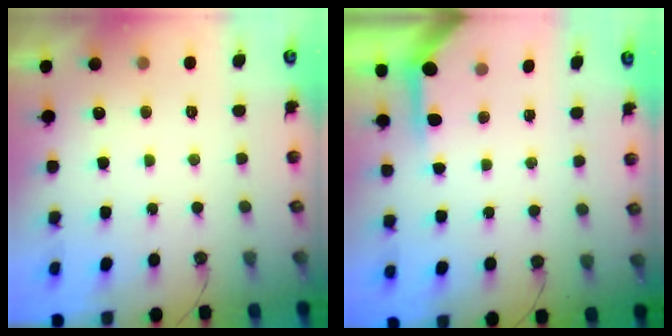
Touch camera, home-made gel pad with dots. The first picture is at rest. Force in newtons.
{"total": 3.8, "press": 3.8, "slide": 0.4}